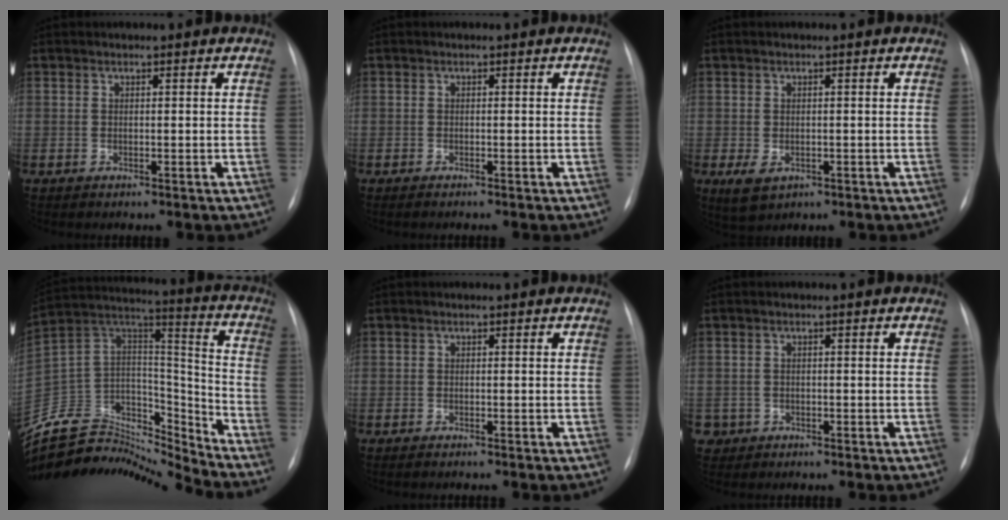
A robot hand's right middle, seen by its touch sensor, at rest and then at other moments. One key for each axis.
{"total": 1.2, "fx": -1.0, "fy": 0.0, "fz": 0.7, "tx": -0.012, "ty": -0.003, "tz": -0.011}
{"total": 3.2, "fx": -1.3, "fy": 2.1, "fz": 2.1, "tx": -0.043, "ty": -0.006, "tz": -0.008}
{"total": 23.1, "fx": -22.4, "fy": 3.7, "fz": 4.0, "tx": -0.089, "ty": 0.061, "tz": -0.375}
{"total": 0.9, "fx": -0.8, "fy": 0.0, "fz": 0.5, "tx": -0.010, "ty": -0.002, "tz": -0.009}
{"total": 1.9, "fx": -0.9, "fy": 1.6, "fz": -0.2, "tx": 0.001, "ty": 0.008, "tz": -0.014}